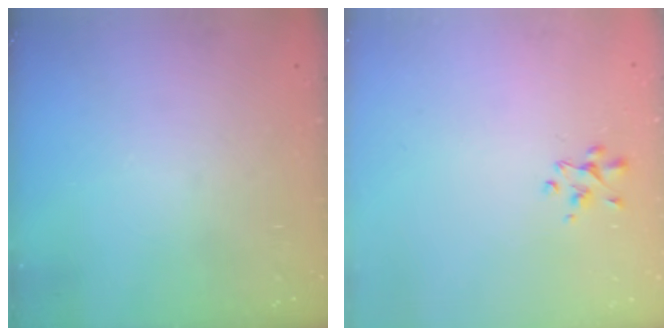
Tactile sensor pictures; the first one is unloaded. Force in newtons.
{"total": 3.0, "press": 2.9, "slide": 0.9}